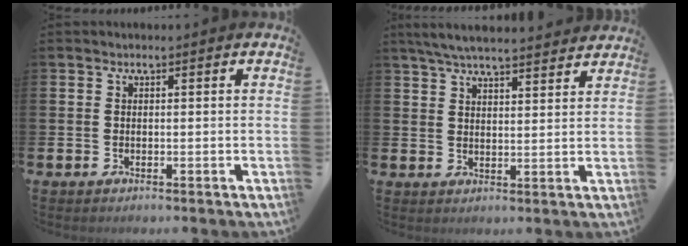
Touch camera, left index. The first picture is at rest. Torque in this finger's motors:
{"motor_torque": [0.99, -1.15, 0.74, 0.16]}